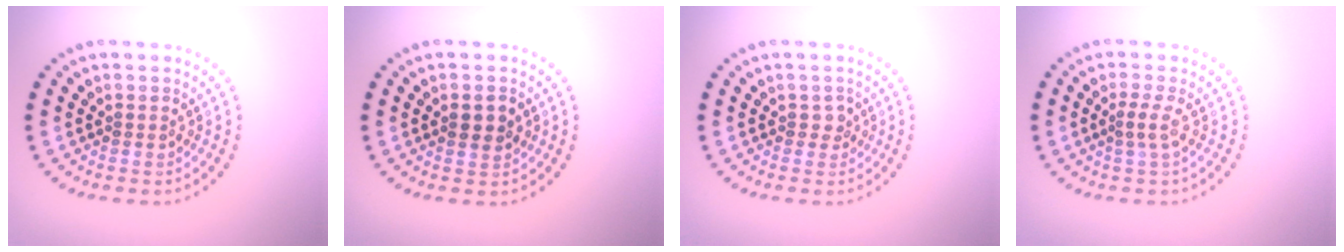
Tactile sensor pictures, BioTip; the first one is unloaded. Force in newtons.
{"total": 1.8, "press": 1.8, "slide": 0.2}
{"total": 0.9, "press": 0.7, "slide": 0.6}
{"total": 1.3, "press": 1.0, "slide": 0.9}